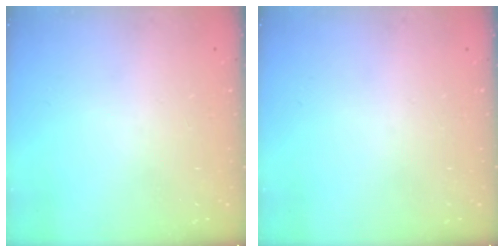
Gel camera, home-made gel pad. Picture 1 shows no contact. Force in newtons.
{"total": 0.0}